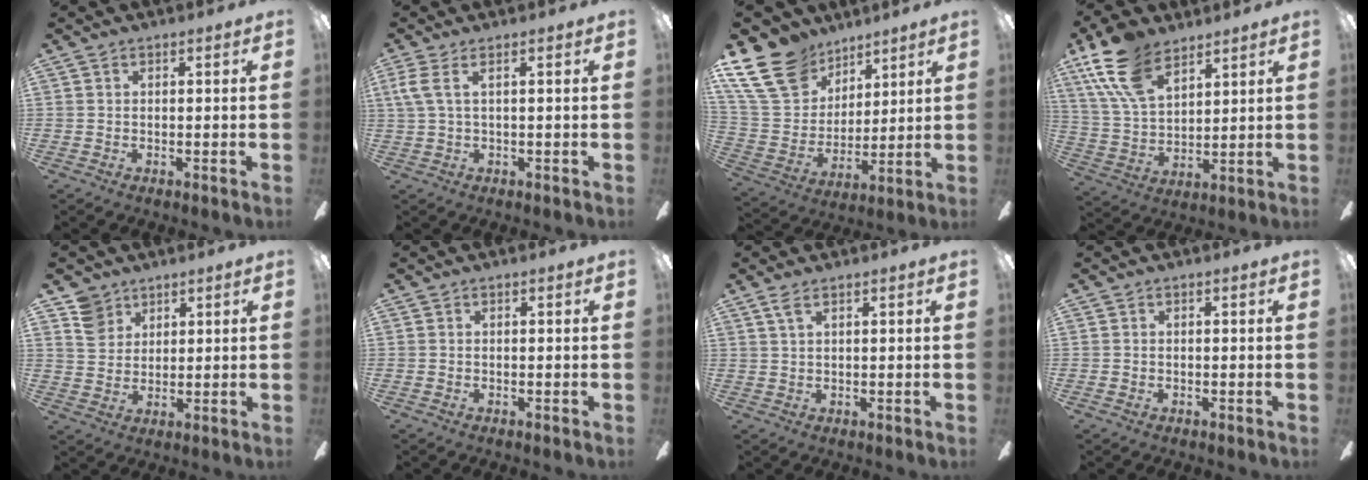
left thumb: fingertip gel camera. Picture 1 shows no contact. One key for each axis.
{"total": 4.3, "fx": 1.1, "fy": 1.2, "fz": 3.9, "tx": -0.083, "ty": -0.001, "tz": 0.019}
{"total": 20.5, "fx": 12.8, "fy": 13.1, "fz": 9.1, "tx": -0.205, "ty": -0.062, "tz": 0.244}
{"total": 16.4, "fx": 10.4, "fy": 8.4, "fz": 9.5, "tx": -0.217, "ty": -0.035, "tz": 0.192}
{"total": 7.3, "fx": 4.8, "fy": 5.3, "fz": 1.5, "tx": -0.031, "ty": -0.012, "tz": 0.091}
{"total": 0.0}
{"total": 2.7, "fx": 1.7, "fy": 1.1, "fz": 1.8, "tx": -0.040, "ty": 0.003, "tz": 0.030}
{"total": 0.5, "fx": -0.2, "fy": 0.5, "fz": 0.2, "tx": -0.001, "ty": 0.004, "tz": -0.004}